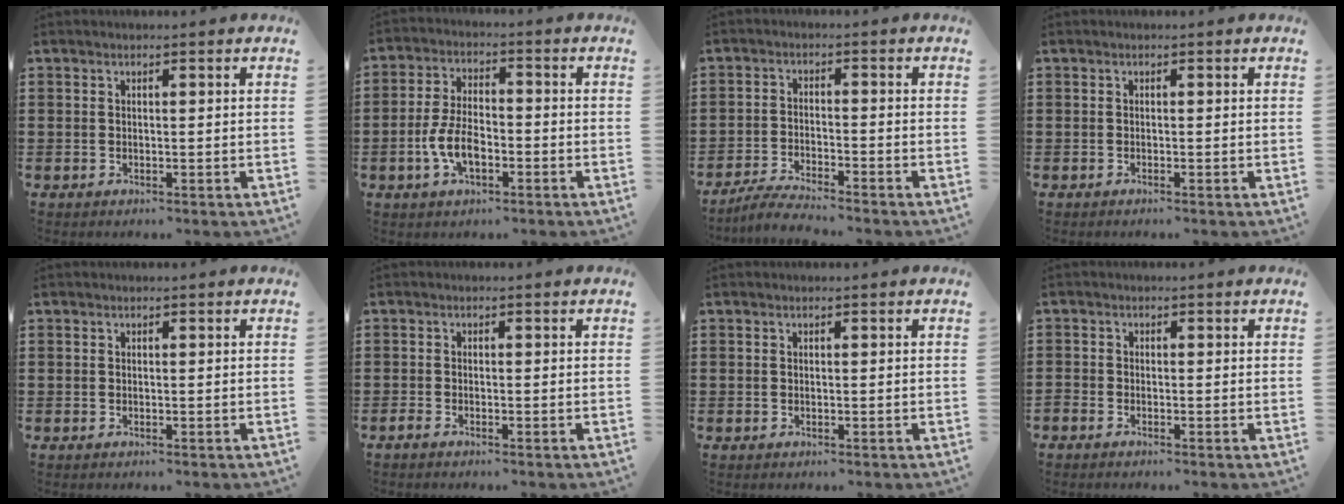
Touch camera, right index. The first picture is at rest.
{"total": 6.9, "force": [-2.4, 3.2, 5.6], "torque": [-0.130, -0.001, -0.051]}
{"total": 3.9, "force": [-3.8, -0.1, 1.0], "torque": [-0.025, -0.001, -0.076]}
{"total": 0.0}
{"total": 0.0}
{"total": 0.8, "force": [-0.7, 0.1, 0.3], "torque": [-0.009, -0.003, -0.013]}
{"total": 0.0}
{"total": 0.9, "force": [-0.9, 0.1, 0.1], "torque": [-0.006, -0.001, -0.018]}